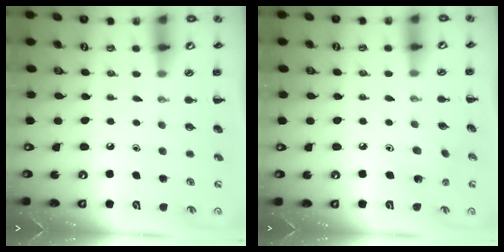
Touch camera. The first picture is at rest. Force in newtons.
{"total": 1.5, "press": 1.4, "slide": 0.4}